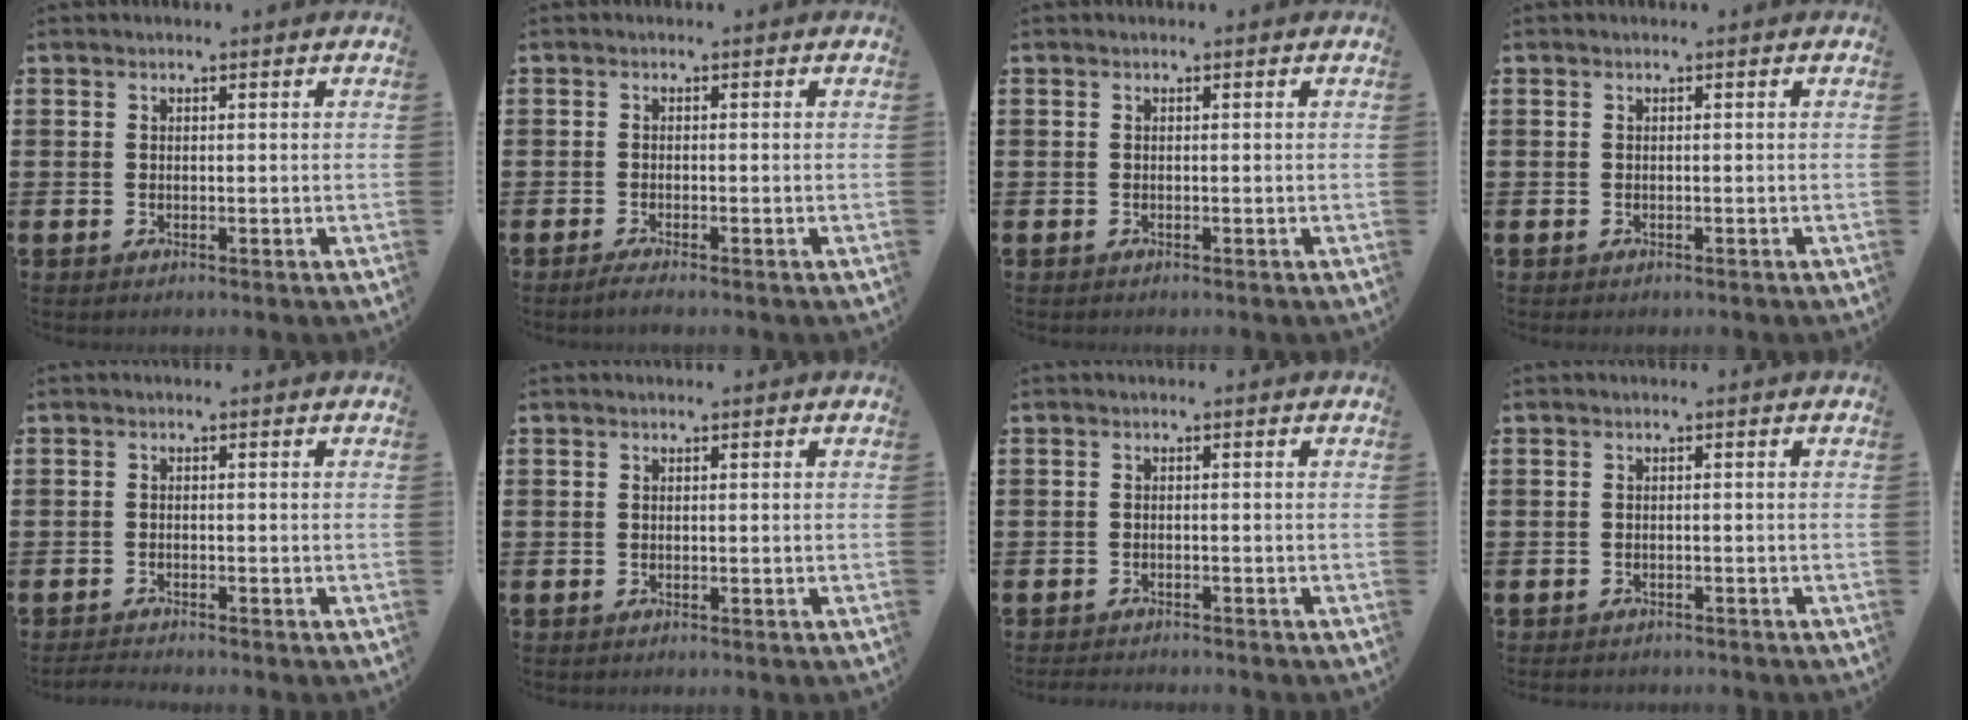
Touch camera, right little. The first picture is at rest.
{"total": 1.1, "force": [-0.8, 0.1, 0.8], "torque": [-0.014, -0.003, -0.015]}
{"total": 0.0}
{"total": 0.0}
{"total": 1.1, "force": [-1.1, 0.0, 0.3], "torque": [-0.007, 0.002, -0.022]}
{"total": 0.0}
{"total": 1.0, "force": [-1.0, 0.0, 0.0], "torque": [-0.004, 0.001, -0.021]}
{"total": 0.7, "force": [-0.7, 0.1, 0.0], "torque": [-0.004, 0.000, -0.014]}